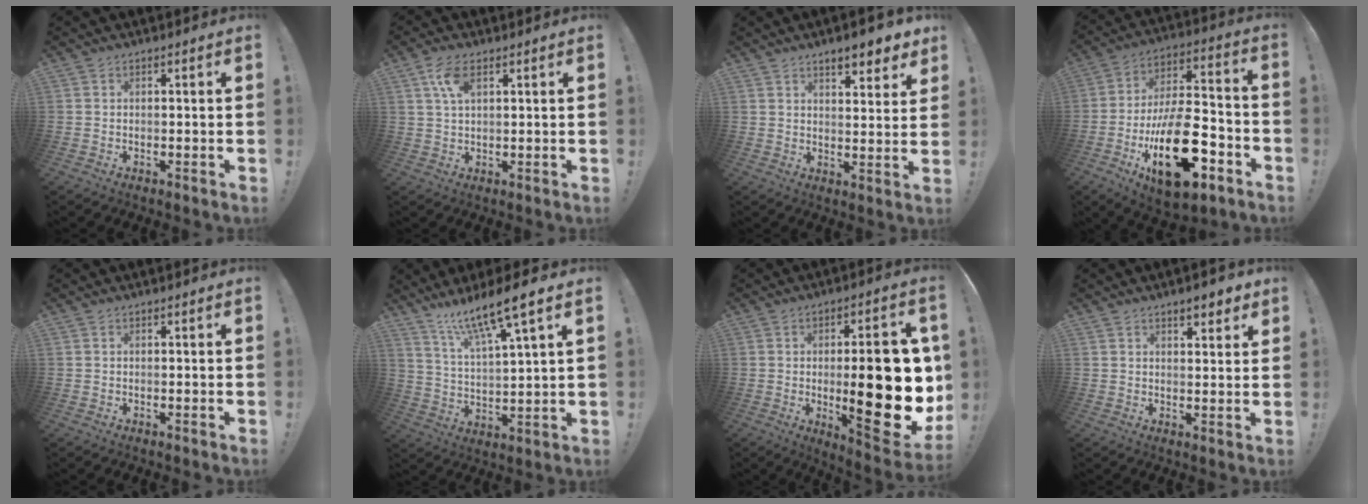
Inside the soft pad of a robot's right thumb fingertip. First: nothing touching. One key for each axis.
{"total": 6.1, "fx": 2.6, "fy": 2.9, "fz": 4.6, "tx": -0.077, "ty": -0.001, "tz": 0.047}
{"total": 7.5, "fx": 5.6, "fy": 2.1, "fz": 4.5, "tx": -0.051, "ty": -0.035, "tz": 0.094}
{"total": 26.6, "fx": -10.3, "fy": 12.5, "fz": 21.1, "tx": -0.360, "ty": 0.066, "tz": -0.157}
{"total": 0.0}
{"total": 13.0, "fx": 10.0, "fy": 1.0, "fz": 8.2, "tx": -0.151, "ty": -0.062, "tz": 0.164}
{"total": 25.3, "fx": -1.2, "fy": 8.8, "fz": 23.7, "tx": -0.336, "ty": -0.013, "tz": -0.008}
{"total": 5.1, "fx": 3.6, "fy": 2.0, "fz": 2.9, "tx": -0.026, "ty": -0.020, "tz": 0.059}